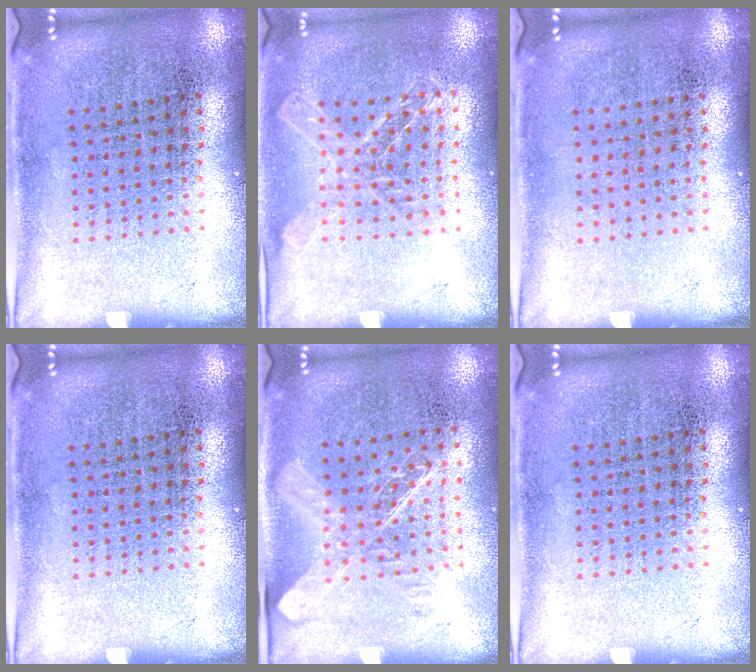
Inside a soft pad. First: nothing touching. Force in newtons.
{"total": 1.2, "press": 1.2, "slide": 0.1}
{"total": 0.0}
{"total": 0.0}
{"total": 1.5, "press": 1.3, "slide": 0.8}
{"total": 0.0}